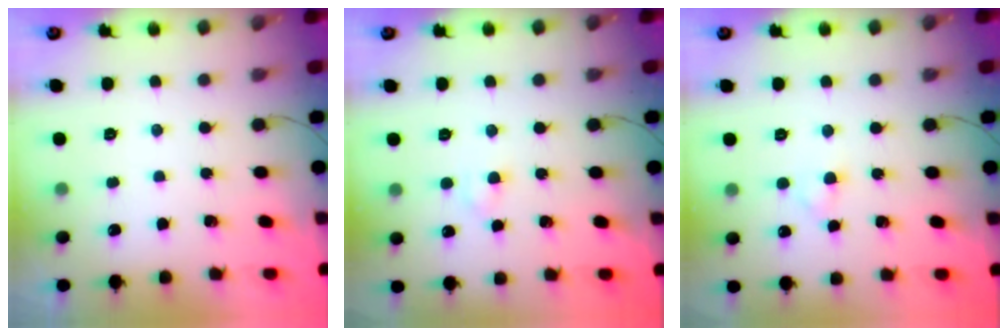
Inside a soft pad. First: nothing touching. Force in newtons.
{"total": 2.5, "press": 2.3, "slide": 1.0}
{"total": 1.9, "press": 1.7, "slide": 1.0}